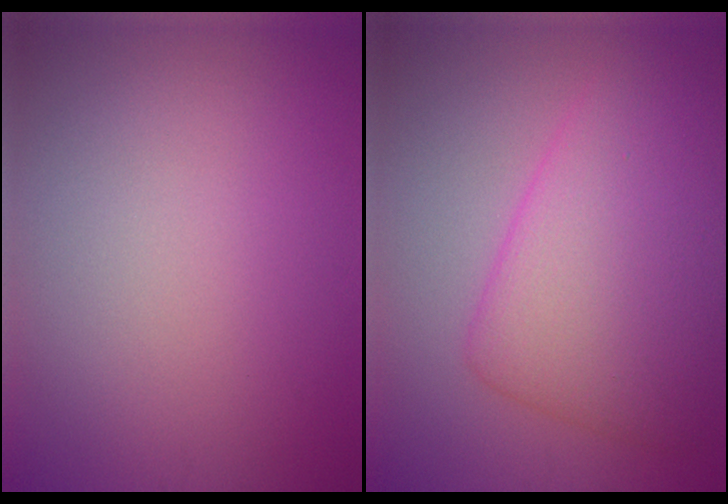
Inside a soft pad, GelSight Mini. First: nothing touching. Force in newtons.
{"total": 8.0, "press": 8.0, "slide": 0.1}